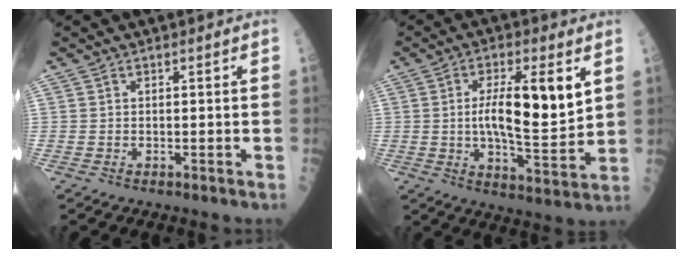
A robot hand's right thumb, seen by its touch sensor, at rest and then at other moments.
{"total": 13.9, "force": [3.1, 3.9, 13.0], "torque": [-0.206, -0.015, 0.053]}